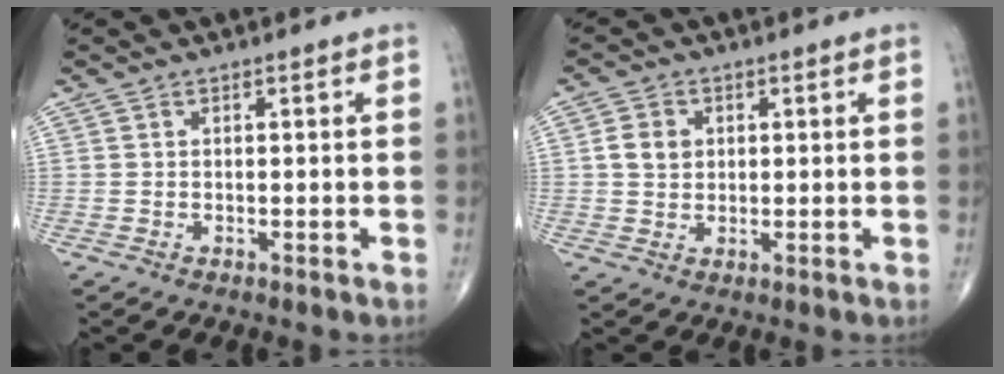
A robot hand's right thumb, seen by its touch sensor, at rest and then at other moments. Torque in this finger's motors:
{"motor_torque": [-0.31, 0.31, 0.24, 0.04, 0.15]}